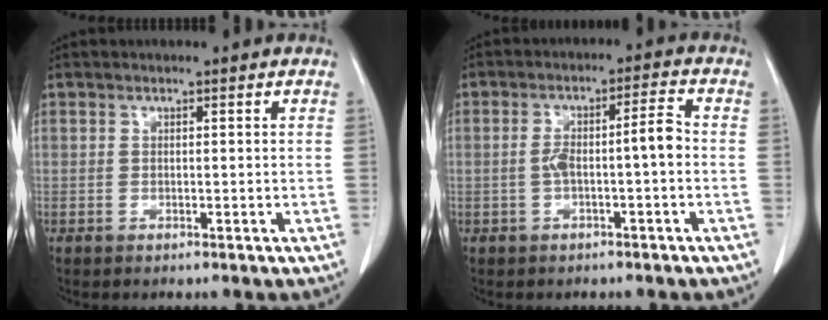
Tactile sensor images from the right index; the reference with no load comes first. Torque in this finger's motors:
{"motor_torque": [0.18, 0.00, 0.10, 0.04]}